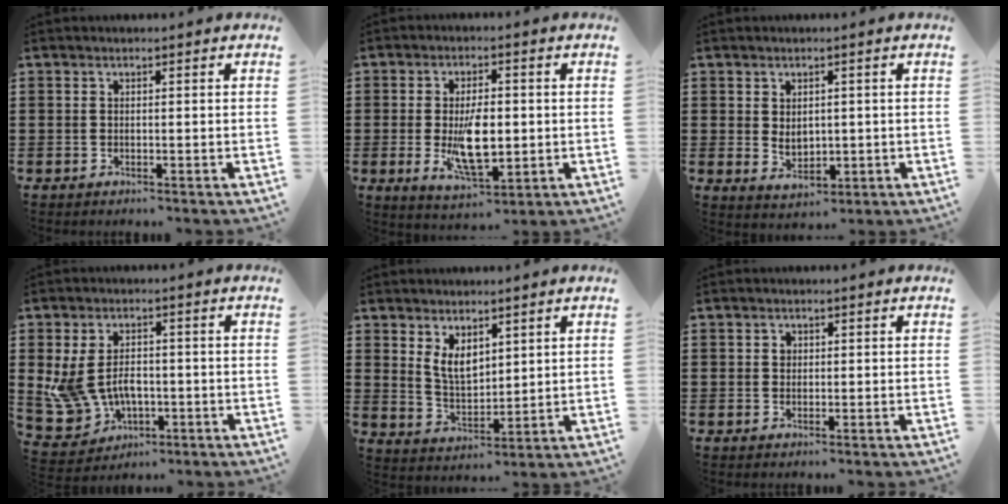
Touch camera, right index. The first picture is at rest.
{"total": 8.8, "force": [-0.7, 3.9, 7.9], "torque": [-0.140, -0.006, -0.015]}
{"total": 2.8, "force": [0.6, 2.1, 1.7], "torque": [-0.023, 0.001, 0.006]}
{"total": 7.2, "force": [-0.5, 5.6, 4.5], "torque": [-0.126, 0.004, -0.011]}
{"total": 5.2, "force": [2.8, 2.9, 3.2], "torque": [-0.073, 0.001, 0.052]}
{"total": 1.0, "force": [0.3, 0.8, 0.4], "torque": [-0.010, 0.004, 0.006]}